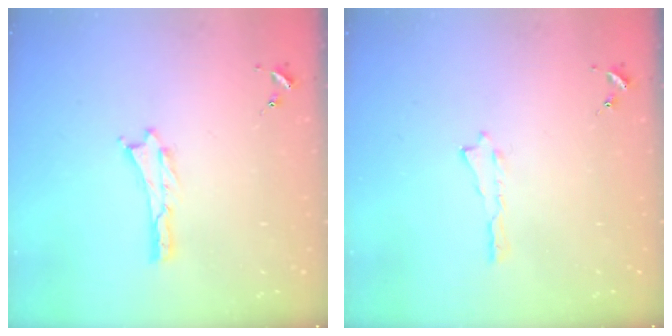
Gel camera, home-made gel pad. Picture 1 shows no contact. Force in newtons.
{"total": 0.0}